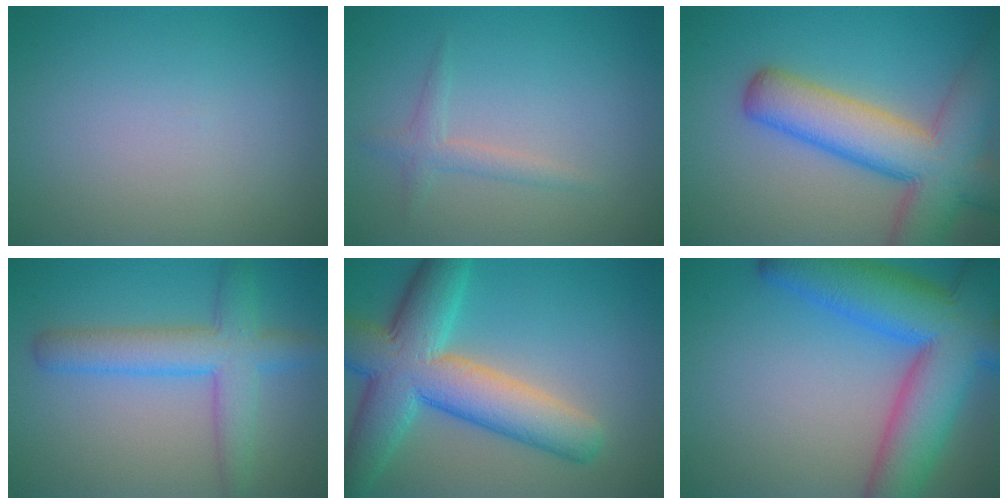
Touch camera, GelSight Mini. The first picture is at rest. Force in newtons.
{"total": 1.6, "press": 1.6, "slide": 0.1}
{"total": 10.0, "press": 10.0, "slide": 0.7}
{"total": 5.3, "press": 5.3, "slide": 0.2}
{"total": 10.4, "press": 10.4, "slide": 0.4}
{"total": 12.5, "press": 12.5, "slide": 0.6}